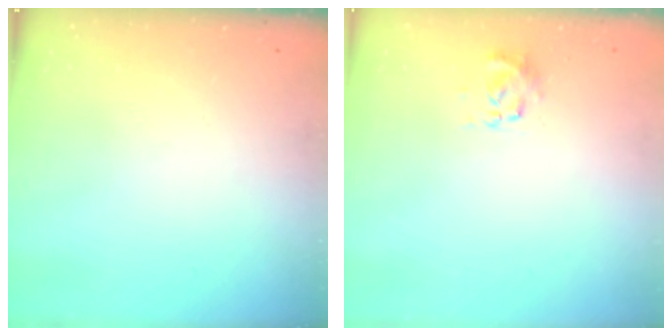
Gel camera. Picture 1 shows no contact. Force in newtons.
{"total": 3.5, "press": 3.4, "slide": 0.8}